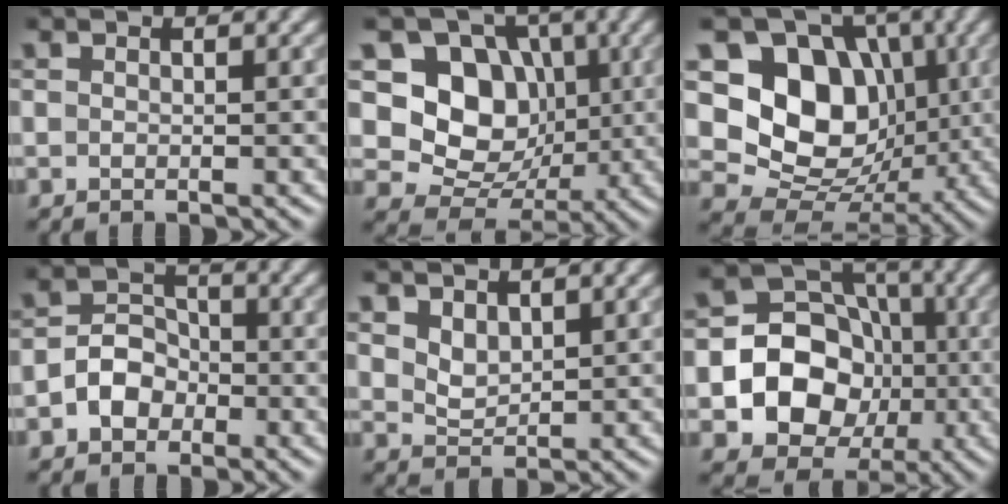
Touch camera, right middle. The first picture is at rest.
{"total": 8.9, "force": [1.5, 7.4, 4.7], "torque": [-0.078, -0.007, 0.007]}
{"total": 10.4, "force": [1.7, 8.2, 6.1], "torque": [-0.104, -0.016, 0.021]}
{"total": 3.2, "force": [-1.4, 2.4, 1.5], "torque": [-0.022, 0.009, -0.026]}
{"total": 2.1, "force": [1.3, 1.2, 1.1], "torque": [-0.023, -0.005, 0.030]}
{"total": 10.6, "force": [-1.8, 9.0, 5.1], "torque": [-0.067, 0.002, -0.059]}